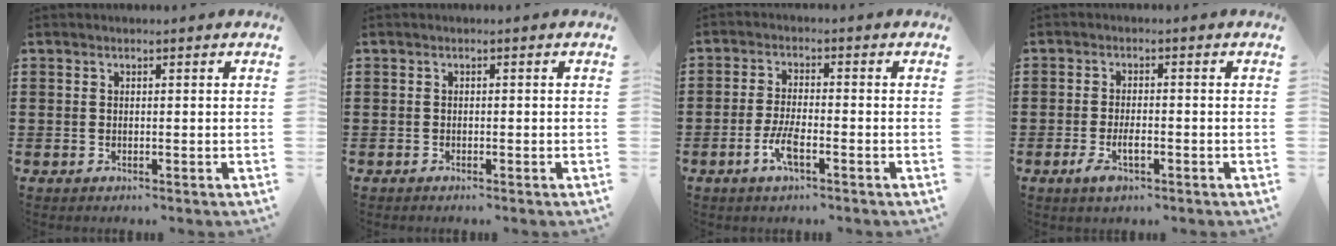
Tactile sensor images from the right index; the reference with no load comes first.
{"total": 0.6, "force": [-0.5, 0.0, 0.1], "torque": [-0.003, -0.001, -0.011]}
{"total": 4.5, "force": [-2.1, 1.1, 3.8], "torque": [-0.083, -0.005, -0.043]}
{"total": 3.7, "force": [-1.6, 1.3, 3.1], "torque": [-0.067, -0.004, -0.032]}